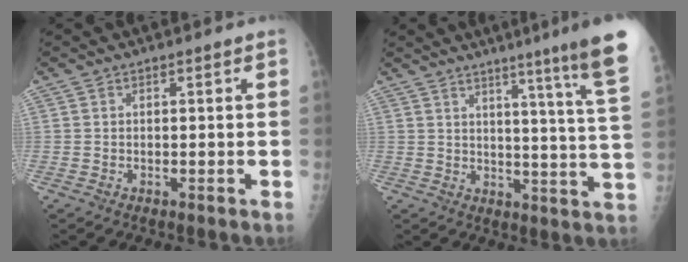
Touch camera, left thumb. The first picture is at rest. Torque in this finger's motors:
{"motor_torque": [2.61, 1.21, 1.40, -1.38, 0.30]}